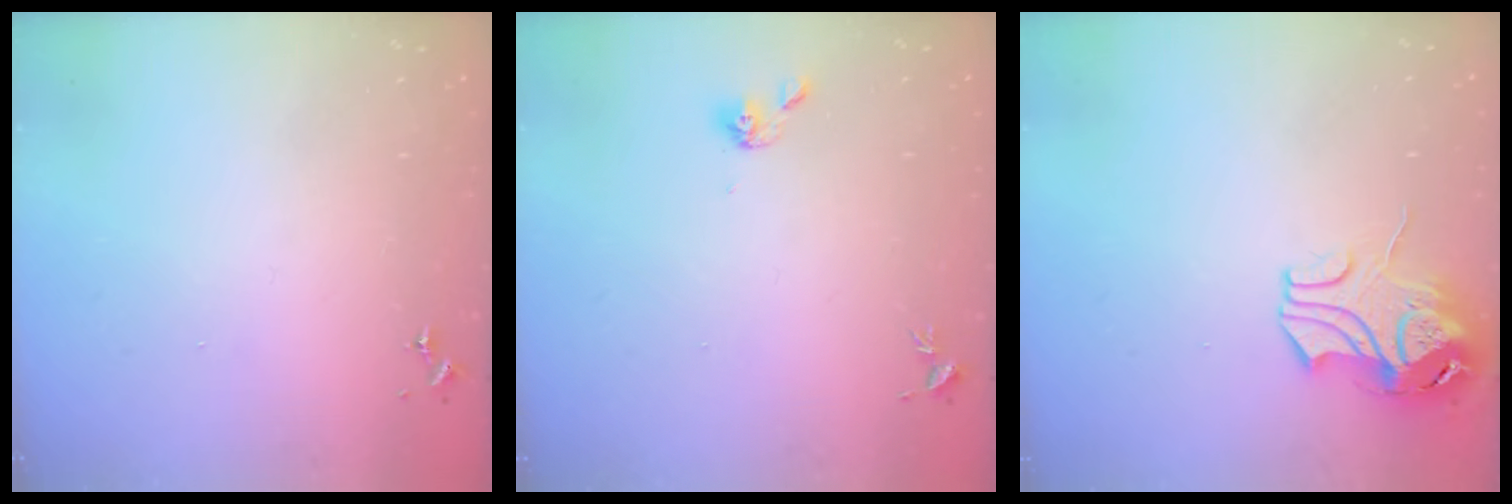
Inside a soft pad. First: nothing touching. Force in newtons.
{"total": 5.2, "press": 4.6, "slide": 2.3}
{"total": 10.8, "press": 10.7, "slide": 1.3}